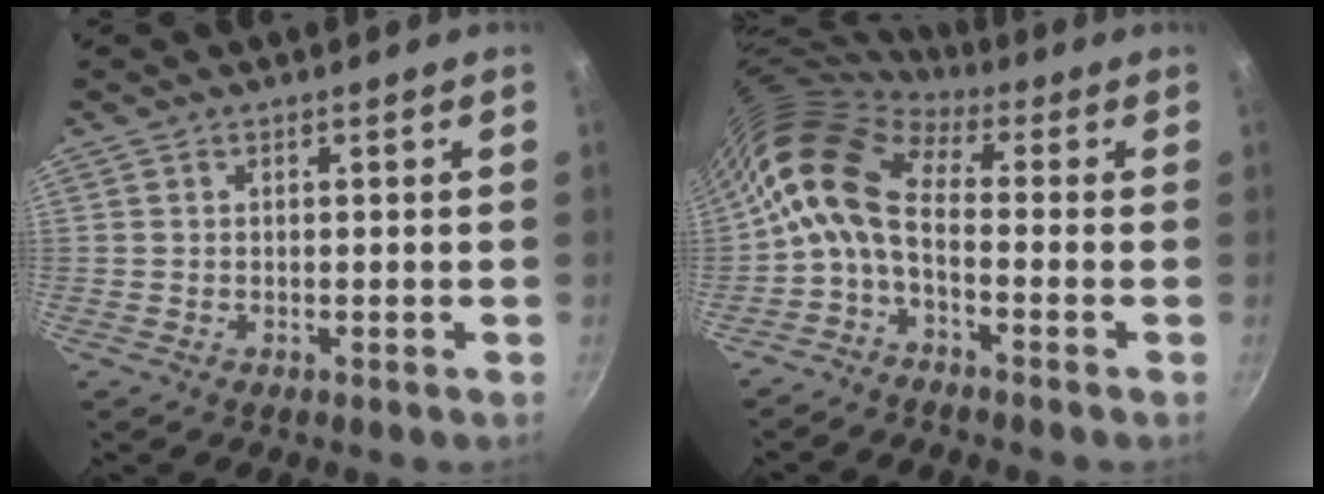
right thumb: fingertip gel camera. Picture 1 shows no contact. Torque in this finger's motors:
{"motor_torque": [-0.49, 1.50, 1.68, -0.46, 0.59]}